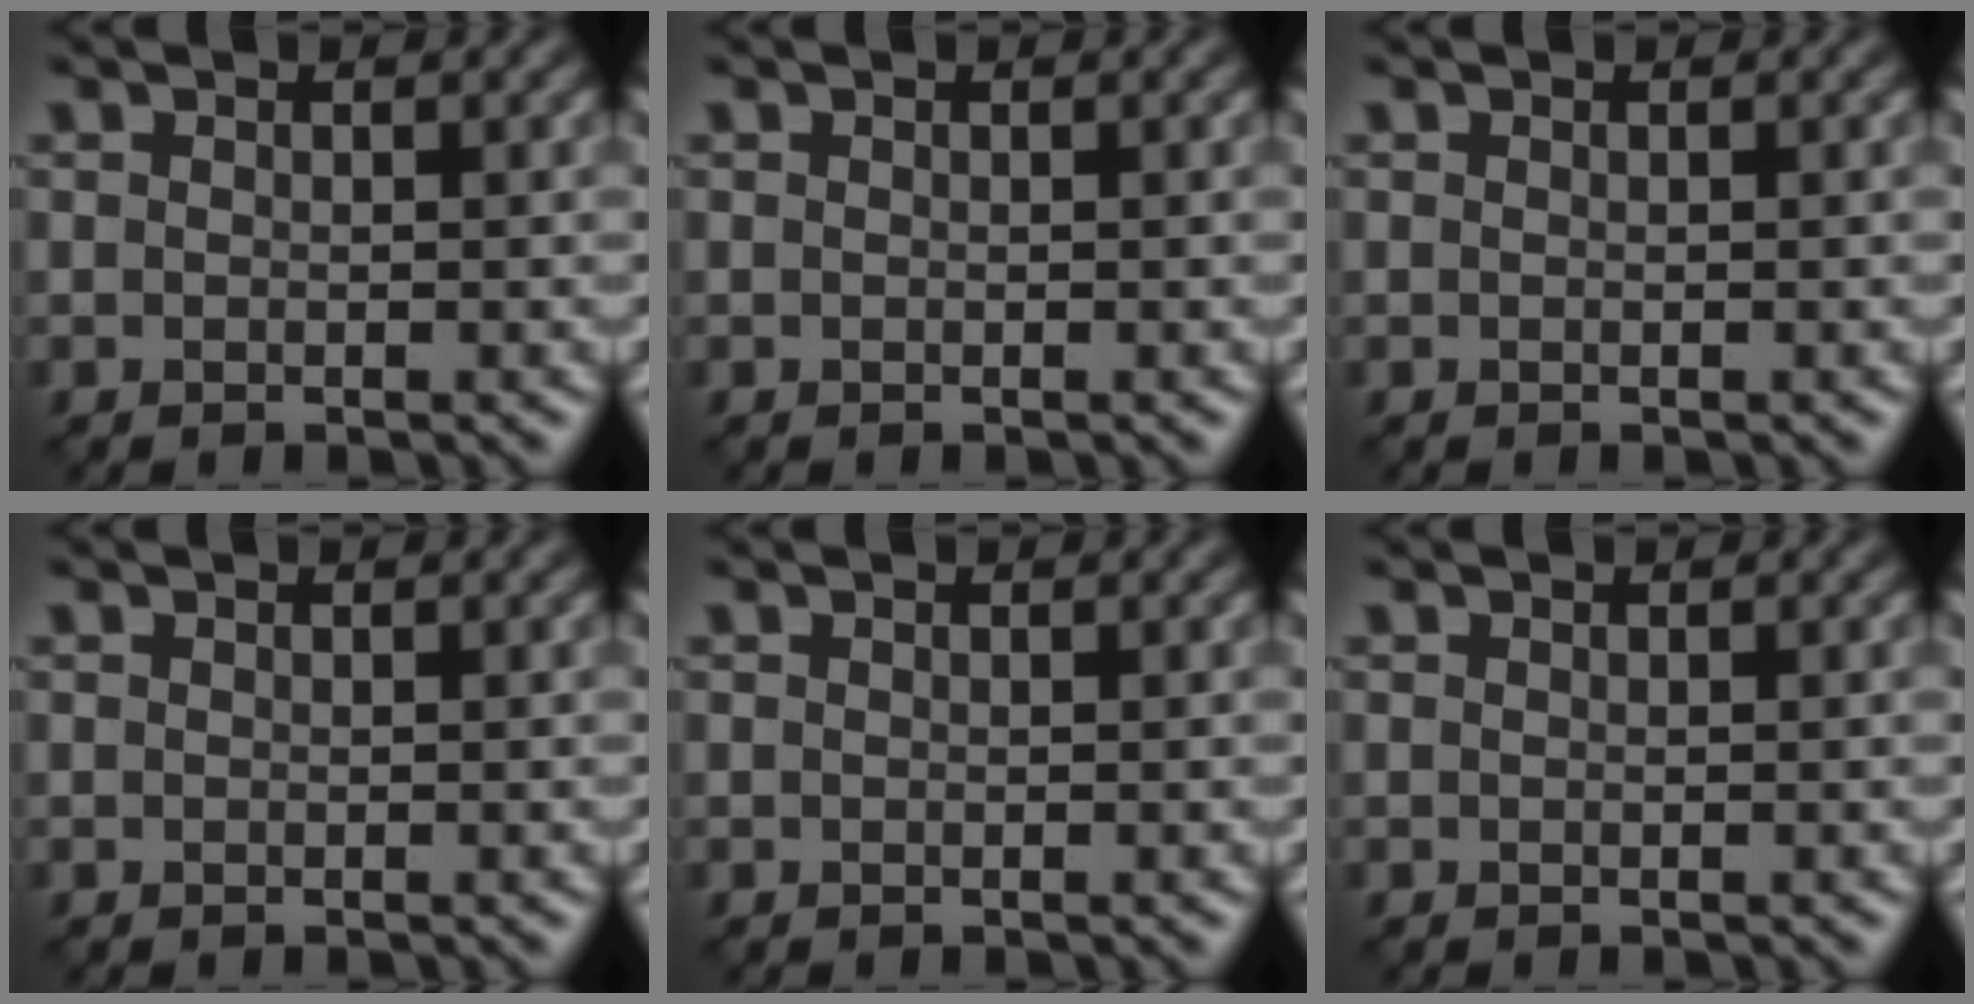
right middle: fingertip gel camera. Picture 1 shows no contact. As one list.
[{"total": 0.0}, {"total": 0.0}, {"total": 0.0}, {"total": 0.0}, {"total": 0.0}]